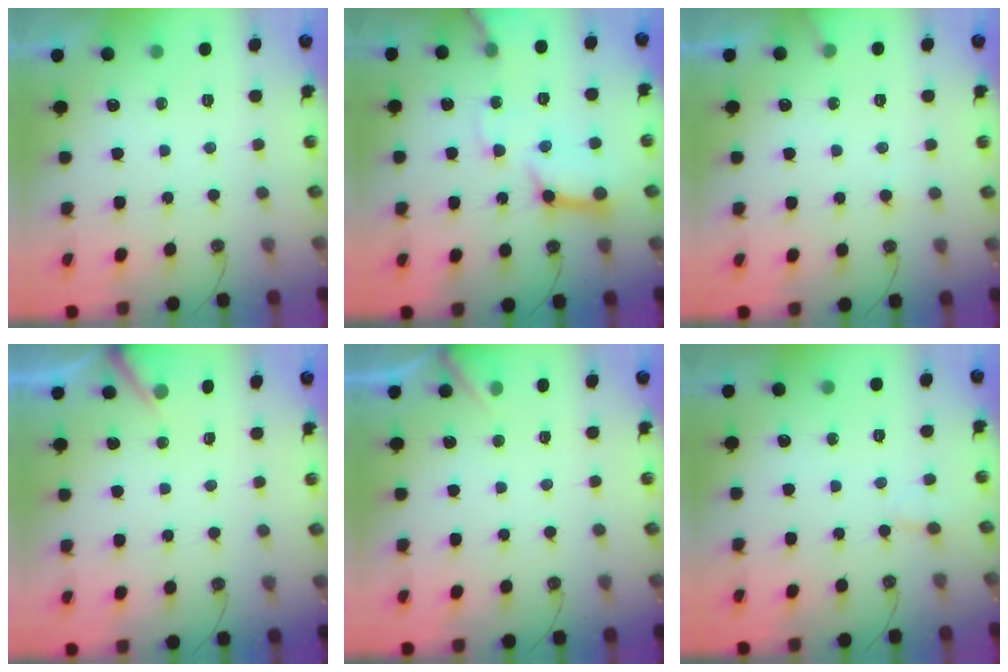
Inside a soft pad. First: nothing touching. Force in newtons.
{"total": 14.3, "press": 14.2, "slide": 1.7}
{"total": 6.3, "press": 6.3, "slide": 0.4}
{"total": 3.6, "press": 3.6, "slide": 0.1}
{"total": 3.9, "press": 3.8, "slide": 0.4}
{"total": 3.3, "press": 3.3, "slide": 0.4}